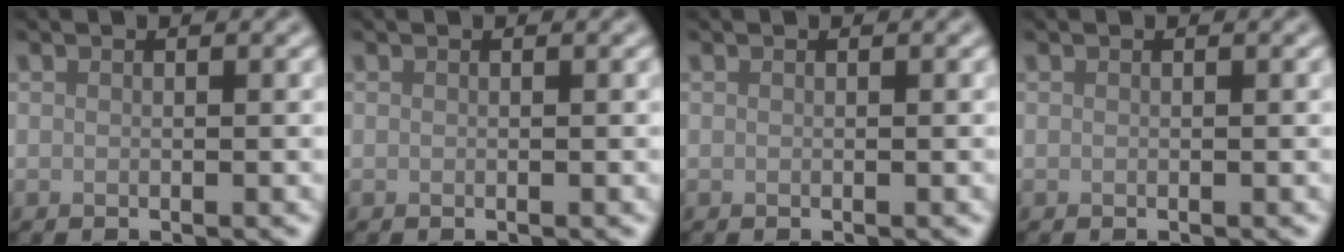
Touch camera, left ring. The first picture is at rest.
{"total": 0.0}
{"total": 0.0}
{"total": 0.0}